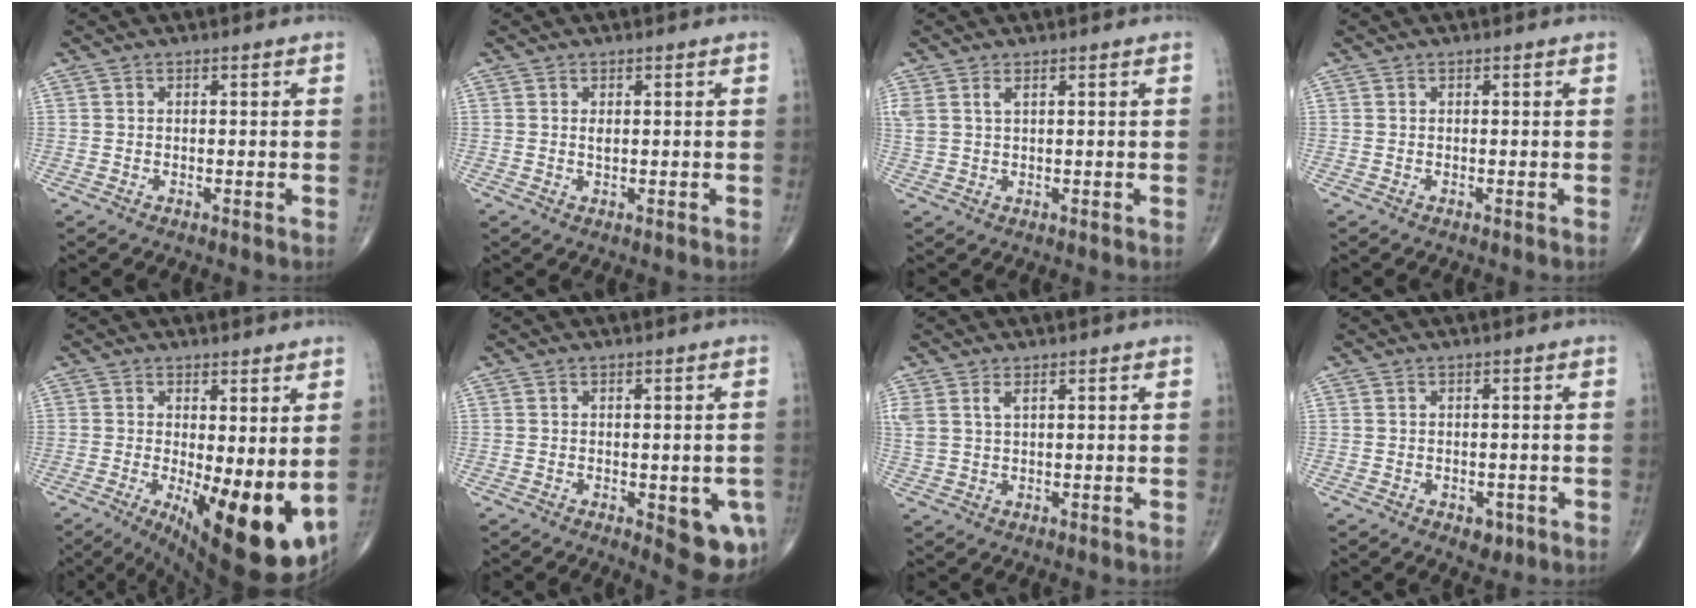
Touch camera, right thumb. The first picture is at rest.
{"total": 0.9, "force": [0.2, 0.4, 0.8], "torque": [-0.012, -0.002, 0.004]}
{"total": 2.8, "force": [1.4, 1.1, 2.1], "torque": [-0.057, 0.008, 0.038]}
{"total": 0.0}
{"total": 16.0, "force": [-2.2, 5.4, 14.9], "torque": [-0.195, -0.031, -0.011]}
{"total": 8.3, "force": [-2.4, 3.2, 7.3], "torque": [-0.063, -0.007, -0.022]}
{"total": 3.2, "force": [1.7, 1.3, 2.4], "torque": [-0.061, 0.005, 0.043]}
{"total": 2.4, "force": [-1.0, 1.6, 1.5], "torque": [-0.007, 0.001, -0.007]}